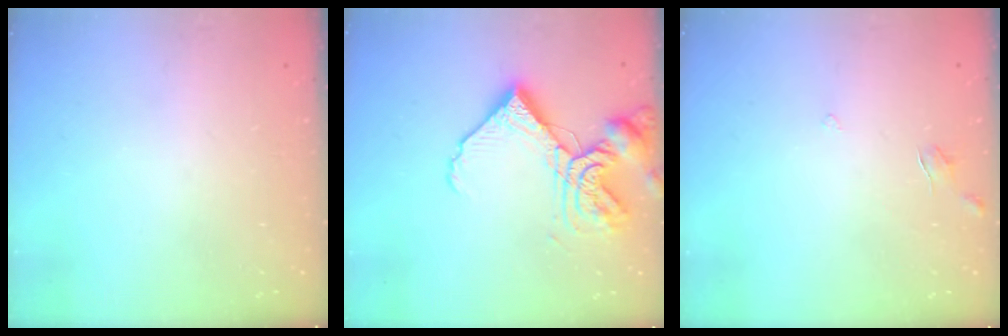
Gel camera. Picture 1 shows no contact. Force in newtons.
{"total": 14.2, "press": 14.2, "slide": 1.6}
{"total": 3.9, "press": 3.9, "slide": 0.3}